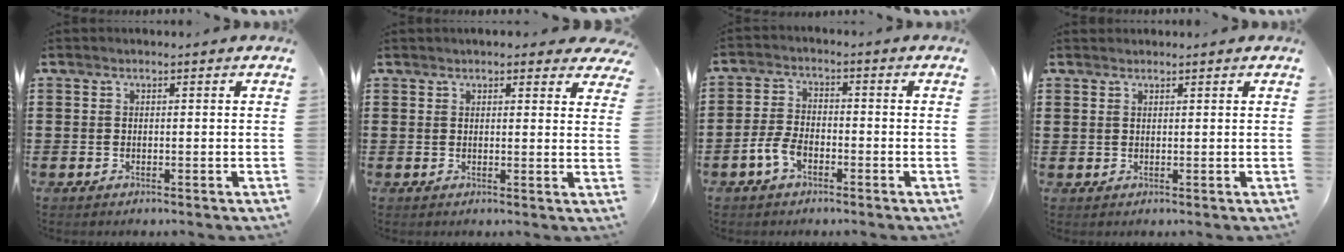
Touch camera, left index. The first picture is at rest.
{"total": 2.4, "force": [2.2, 0.6, 0.7], "torque": [-0.013, -0.003, 0.039]}
{"total": 4.4, "force": [-2.3, 2.3, 2.9], "torque": [-0.078, 0.000, -0.049]}
{"total": 1.1, "force": [1.0, 0.5, -0.1], "torque": [-0.001, 0.002, 0.020]}